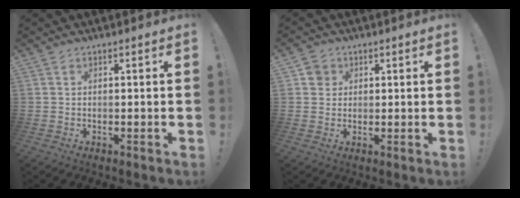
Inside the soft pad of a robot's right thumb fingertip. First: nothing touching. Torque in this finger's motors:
{"motor_torque": [0.15, 0.06, 0.36, -0.19, -0.04]}